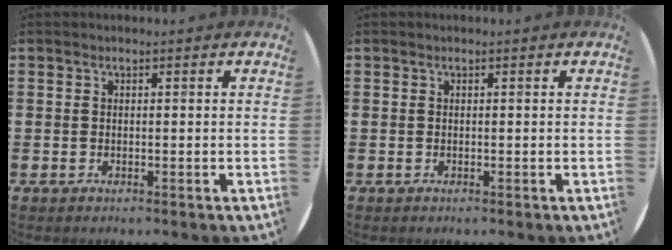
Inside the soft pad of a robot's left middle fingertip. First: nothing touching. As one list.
[{"total": 0.0}]